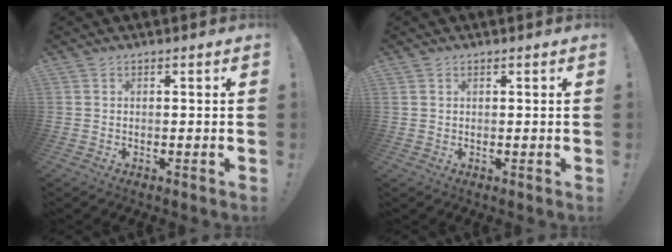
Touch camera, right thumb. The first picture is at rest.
{"total": 0.7, "force": [0.5, 0.4, 0.2], "torque": [-0.006, 0.001, 0.011]}